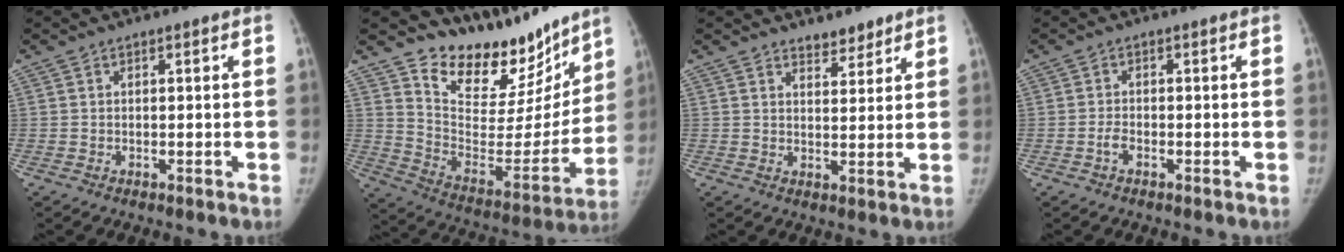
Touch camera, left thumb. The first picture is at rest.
{"total": 20.3, "force": [17.0, 8.9, 6.9], "torque": [-0.040, -0.121, 0.267]}
{"total": 3.7, "force": [3.3, 1.4, 1.2], "torque": [-0.002, -0.026, 0.052]}
{"total": 1.4, "force": [-0.7, 0.7, 1.0], "torque": [-0.023, 0.004, -0.015]}